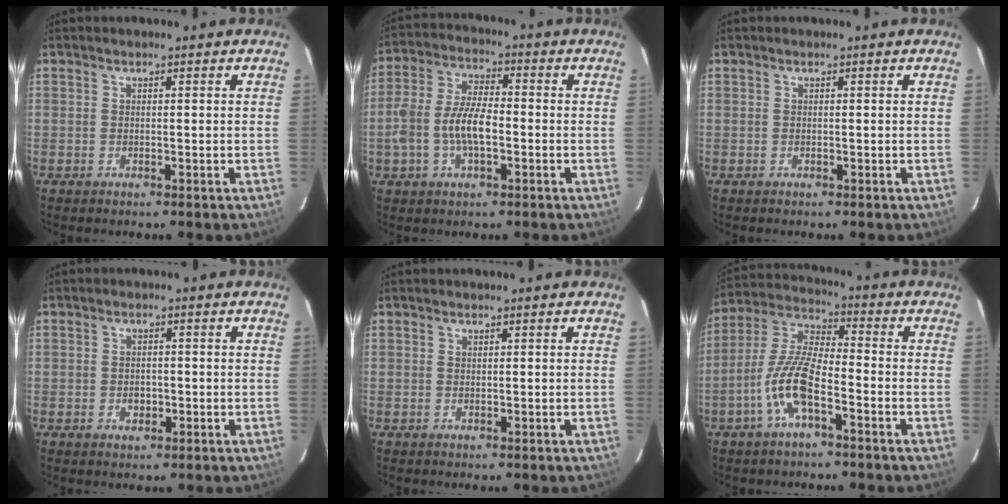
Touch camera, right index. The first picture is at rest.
{"total": 9.2, "force": [-2.2, 4.0, 8.0], "torque": [-0.165, 0.008, -0.040]}
{"total": 0.0}
{"total": 2.5, "force": [-0.6, 2.1, 1.2], "torque": [-0.022, 0.005, -0.006]}
{"total": 0.0}
{"total": 10.7, "force": [-4.9, 2.9, 9.0], "torque": [-0.199, 0.004, -0.099]}